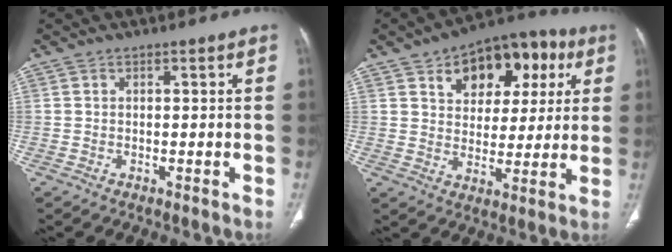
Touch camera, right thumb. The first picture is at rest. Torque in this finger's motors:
{"motor_torque": [-1.29, 1.21, -0.05, 0.39, 0.21]}